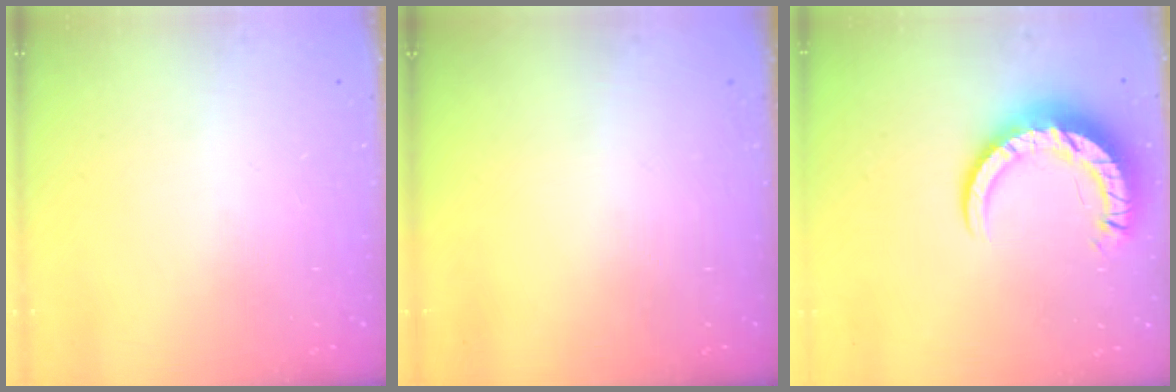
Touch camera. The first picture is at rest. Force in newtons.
{"total": 0.0}
{"total": 10.7, "press": 10.6, "slide": 1.1}